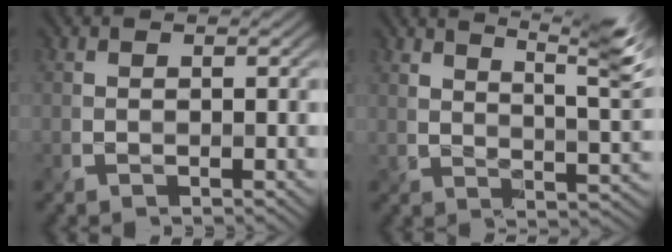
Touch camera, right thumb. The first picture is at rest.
{"total": 10.1, "force": [7.0, 2.1, 7.0], "torque": [-0.115, 0.006, 0.105]}